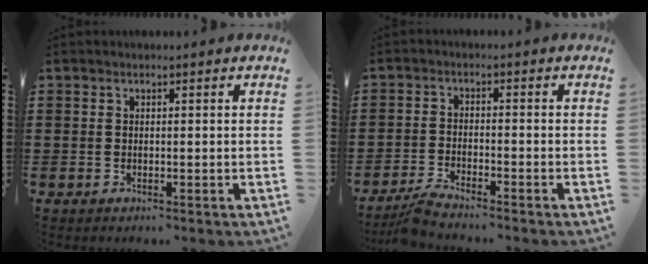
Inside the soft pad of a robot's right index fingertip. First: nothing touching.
{"total": 3.0, "force": [-2.9, -0.2, 0.5], "torque": [-0.024, -0.003, -0.063]}